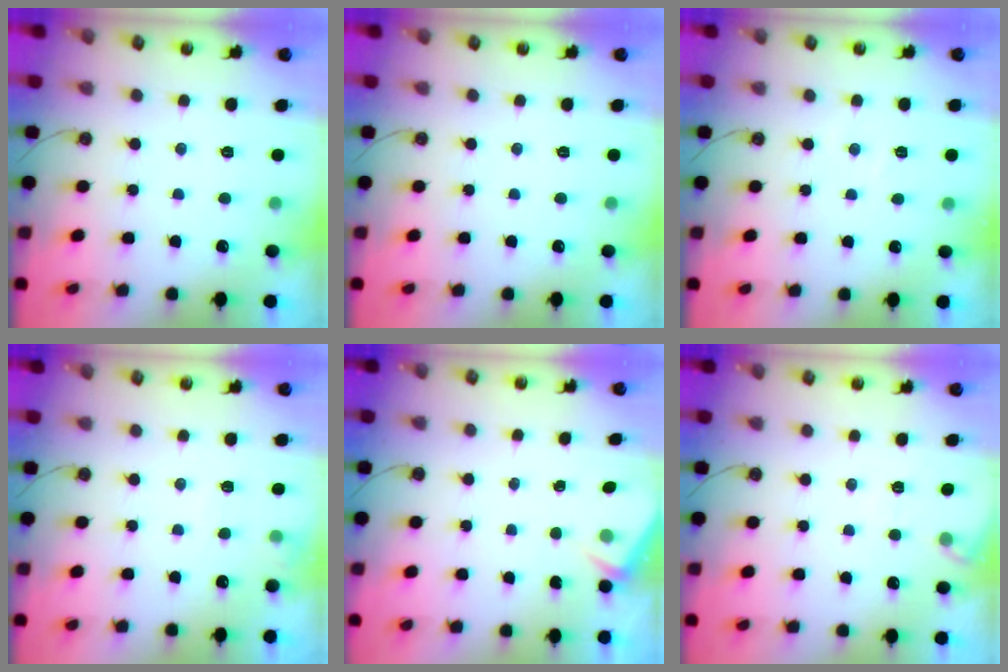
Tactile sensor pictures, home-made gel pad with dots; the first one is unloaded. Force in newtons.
{"total": 0.0}
{"total": 4.4, "press": 4.4, "slide": 0.7}
{"total": 5.4, "press": 5.4, "slide": 0.7}
{"total": 2.8, "press": 2.7, "slide": 0.4}
{"total": 5.5, "press": 5.4, "slide": 0.8}